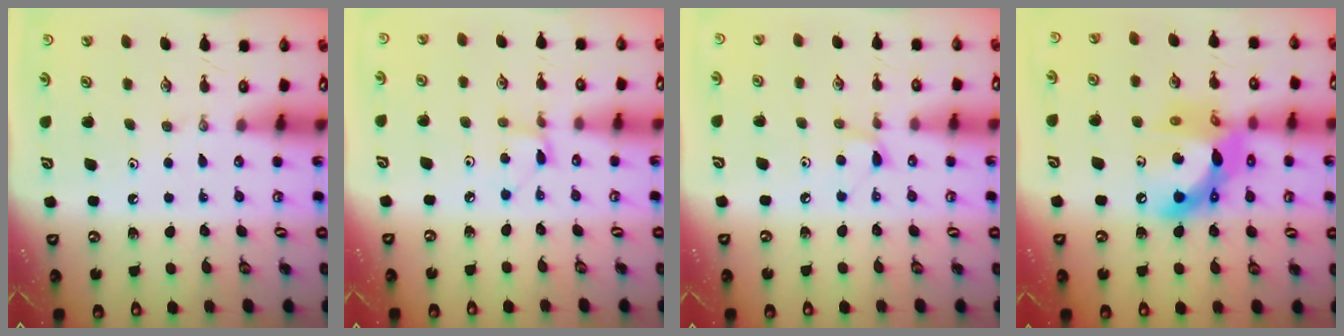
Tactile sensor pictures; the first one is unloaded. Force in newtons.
{"total": 3.0, "press": 3.0, "slide": 0.4}
{"total": 5.3, "press": 5.2, "slide": 0.7}
{"total": 16.4, "press": 16.4, "slide": 1.7}